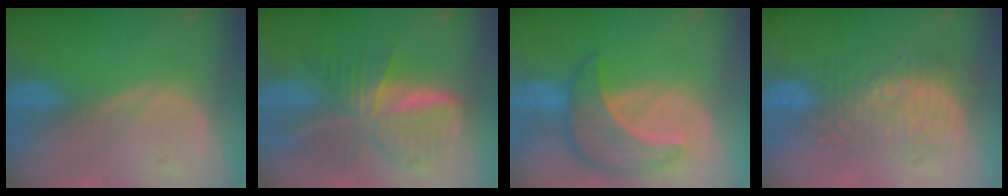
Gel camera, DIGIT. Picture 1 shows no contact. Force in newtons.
{"total": 9.5, "press": 9.5, "slide": 0.6}
{"total": 8.6, "press": 7.8, "slide": 3.8}
{"total": 9.1, "press": 8.4, "slide": 3.5}